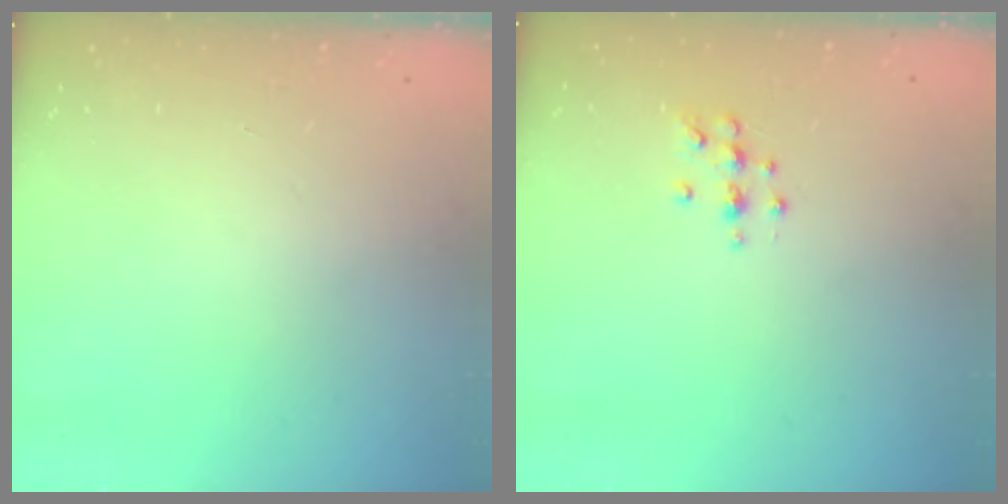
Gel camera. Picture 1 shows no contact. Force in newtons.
{"total": 7.3, "press": 7.2, "slide": 1.2}